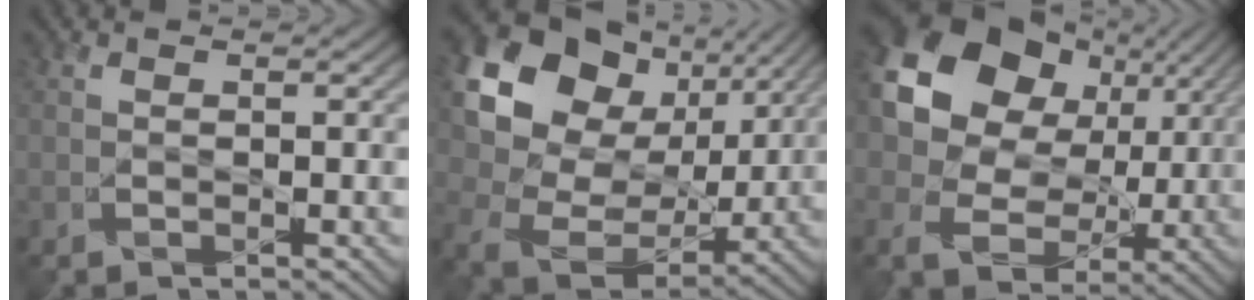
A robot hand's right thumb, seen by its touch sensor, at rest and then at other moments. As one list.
[{"total": 18.8, "force": [6.8, 14.1, 10.4], "torque": [-0.272, 0.040, 0.153]}, {"total": 15.5, "force": [4.5, 12.1, 8.7], "torque": [-0.206, 0.025, 0.081]}]